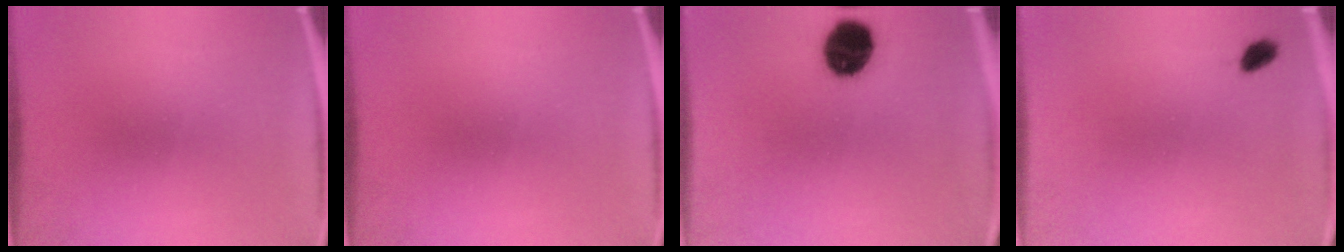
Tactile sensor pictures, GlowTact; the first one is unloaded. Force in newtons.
{"total": 0.0}
{"total": 11.6}
{"total": 1.9}